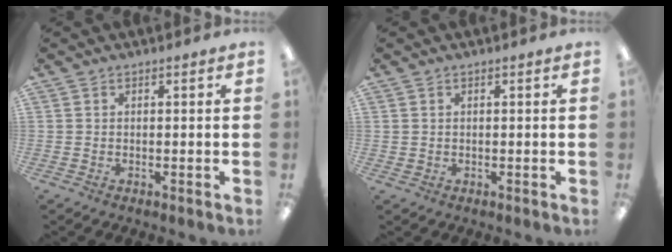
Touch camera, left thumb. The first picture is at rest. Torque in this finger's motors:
{"motor_torque": [-0.40, -0.15, -0.34, -0.01, -0.01]}